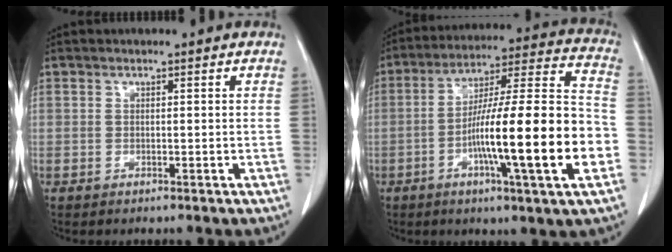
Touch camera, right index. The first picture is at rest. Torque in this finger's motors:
{"motor_torque": [2.14, 0.00, 1.05, 0.21]}